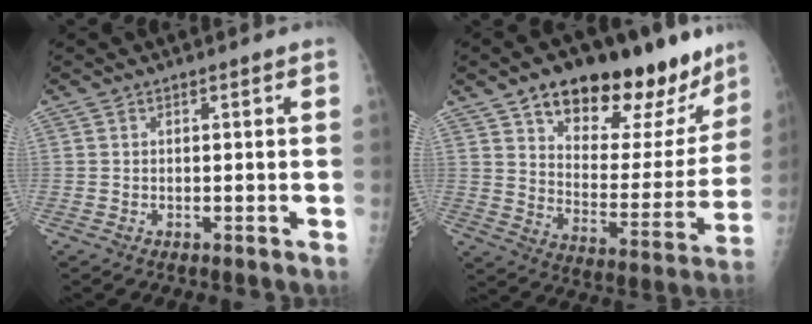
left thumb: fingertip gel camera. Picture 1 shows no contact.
{"total": 25.1, "force": [17.6, 11.2, 14.0], "torque": [-0.149, -0.075, 0.260]}